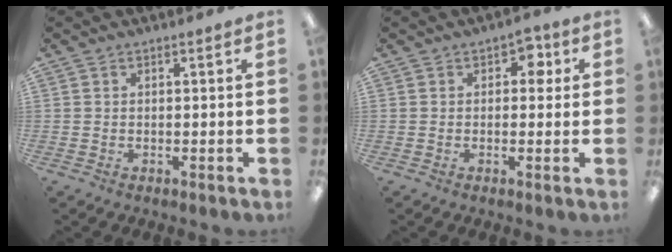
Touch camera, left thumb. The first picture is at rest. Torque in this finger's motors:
{"motor_torque": [-0.43, 0.06, -0.30, -0.16, -0.11]}